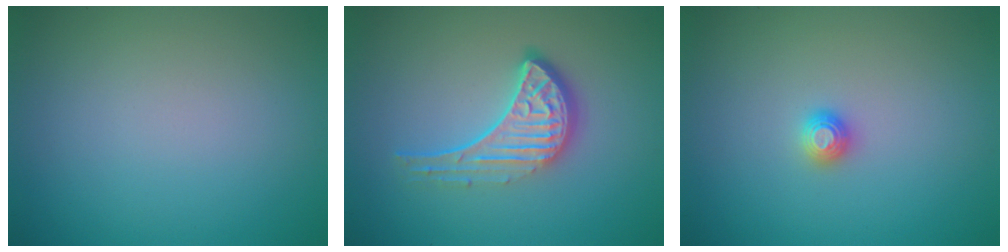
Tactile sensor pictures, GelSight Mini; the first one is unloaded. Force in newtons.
{"total": 4.6, "press": 3.4, "slide": 3.2}
{"total": 1.2, "press": 1.1, "slide": 0.3}